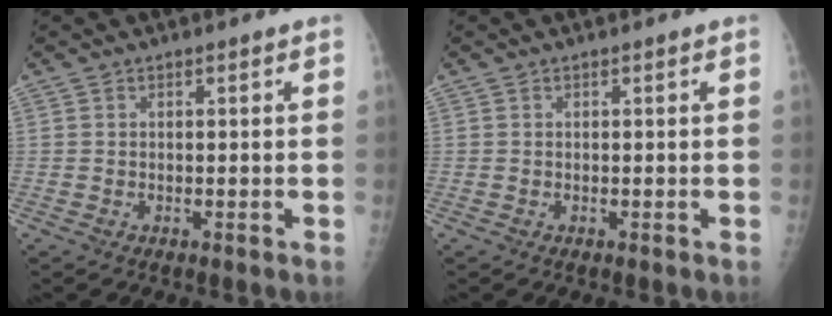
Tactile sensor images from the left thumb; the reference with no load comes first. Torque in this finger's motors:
{"motor_torque": [0.05, 0.08, 0.00, -0.13, 0.00]}